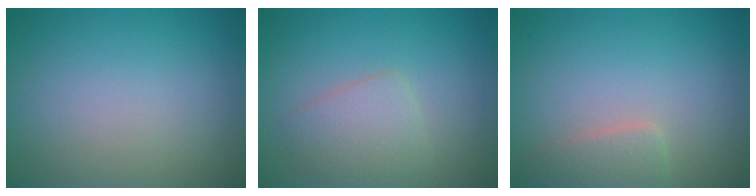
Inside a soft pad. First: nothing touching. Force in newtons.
{"total": 2.8, "press": 2.8, "slide": 0.1}
{"total": 2.0, "press": 2.0, "slide": 0.2}